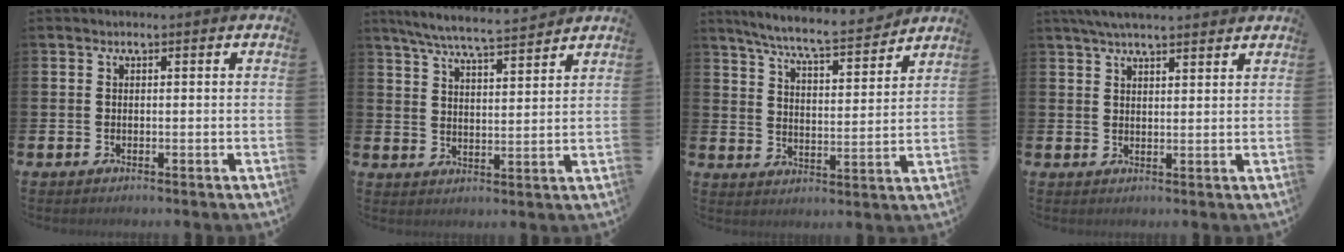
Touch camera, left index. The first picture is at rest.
{"total": 6.5, "force": [6.1, 0.2, 2.2], "torque": [-0.066, -0.033, 0.107]}
{"total": 7.4, "force": [6.9, 0.4, 2.6], "torque": [-0.072, -0.047, 0.117]}
{"total": 4.3, "force": [4.0, 0.6, 1.6], "torque": [-0.039, -0.008, 0.073]}